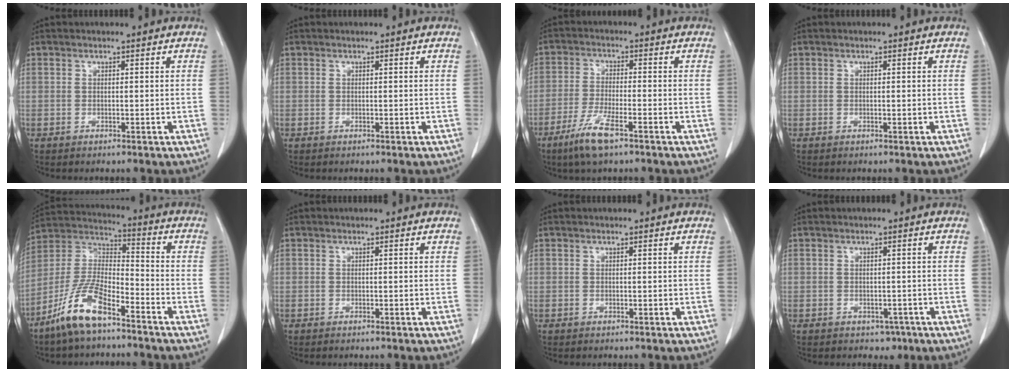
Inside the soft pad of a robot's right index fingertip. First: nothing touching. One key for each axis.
{"total": 0.0}
{"total": 6.7, "fx": -4.3, "fy": 1.1, "fz": 5.0, "tx": -0.112, "ty": -0.012, "tz": -0.080}
{"total": 0.0}
{"total": 11.9, "fx": -8.1, "fy": 3.5, "fz": 8.0, "tx": -0.175, "ty": 0.003, "tz": -0.159}
{"total": 0.0}
{"total": 0.0}
{"total": 2.0, "fx": -1.0, "fy": 1.5, "fz": 0.8, "tx": -0.006, "ty": 0.003, "tz": -0.007}